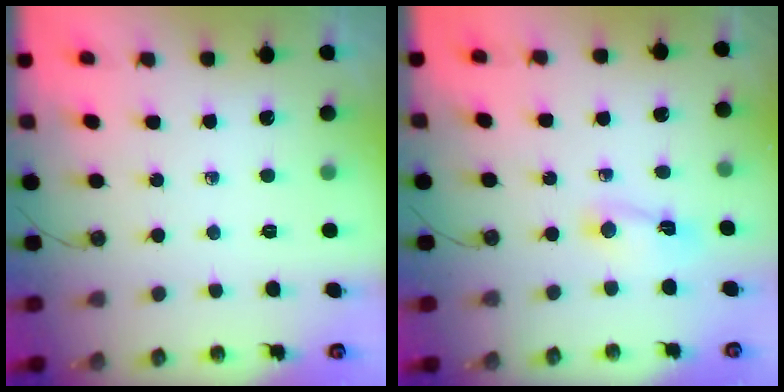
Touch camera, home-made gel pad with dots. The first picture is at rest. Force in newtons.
{"total": 2.5, "press": 2.5, "slide": 0.3}